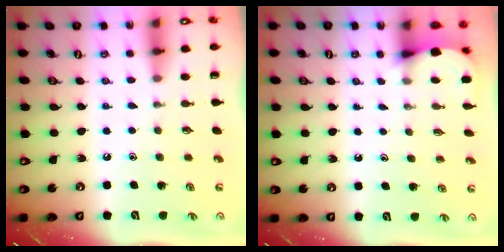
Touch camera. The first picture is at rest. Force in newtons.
{"total": 2.5, "press": 2.5, "slide": 0.2}